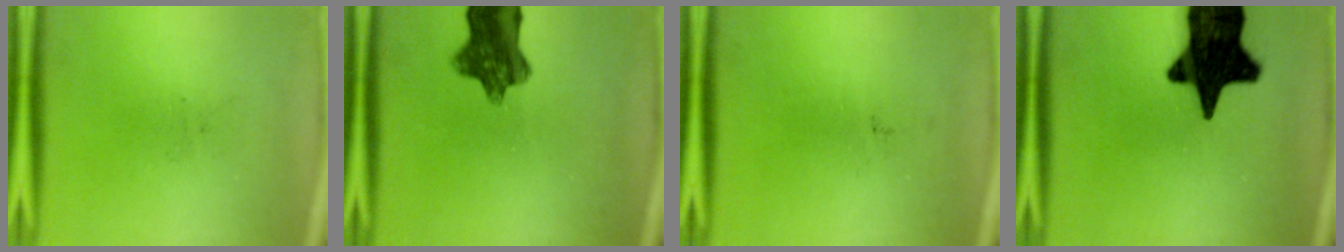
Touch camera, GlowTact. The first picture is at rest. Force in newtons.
{"total": 8.9}
{"total": 0.0}
{"total": 18.9}